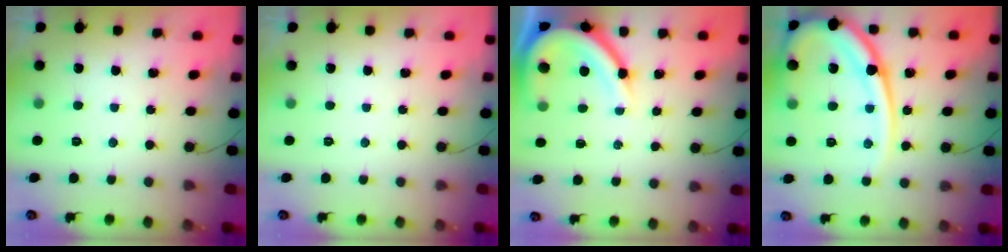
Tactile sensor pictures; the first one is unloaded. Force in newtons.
{"total": 0.0}
{"total": 13.6, "press": 13.6, "slide": 1.2}
{"total": 18.9, "press": 18.8, "slide": 2.3}